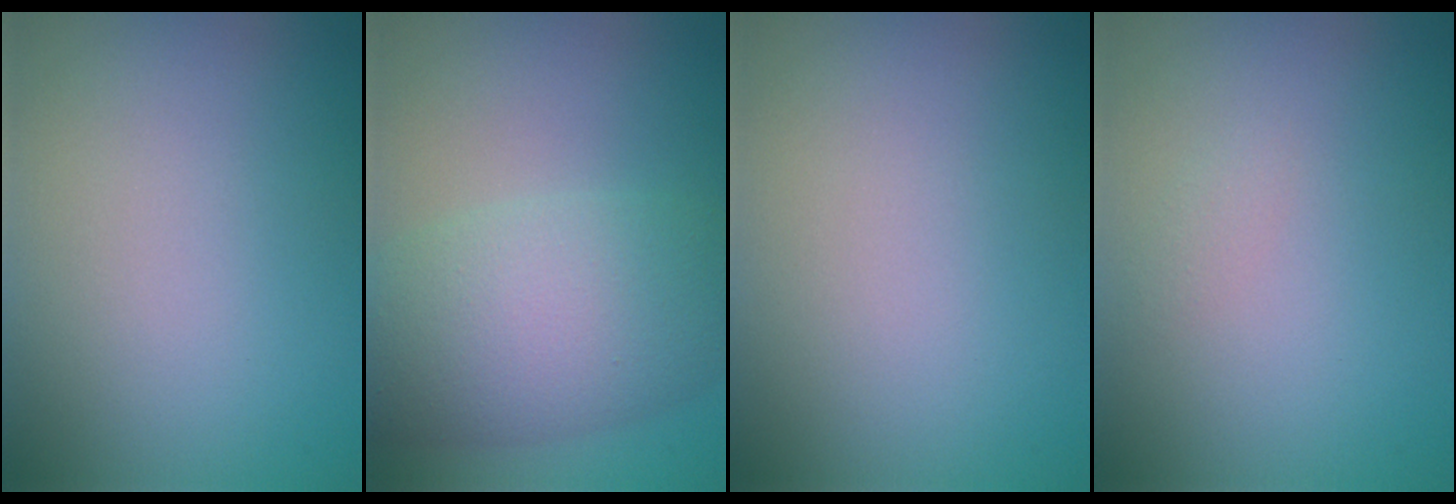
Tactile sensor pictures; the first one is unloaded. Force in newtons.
{"total": 7.6, "press": 7.6, "slide": 0.3}
{"total": 0.0}
{"total": 0.6, "press": 0.6, "slide": 0.0}